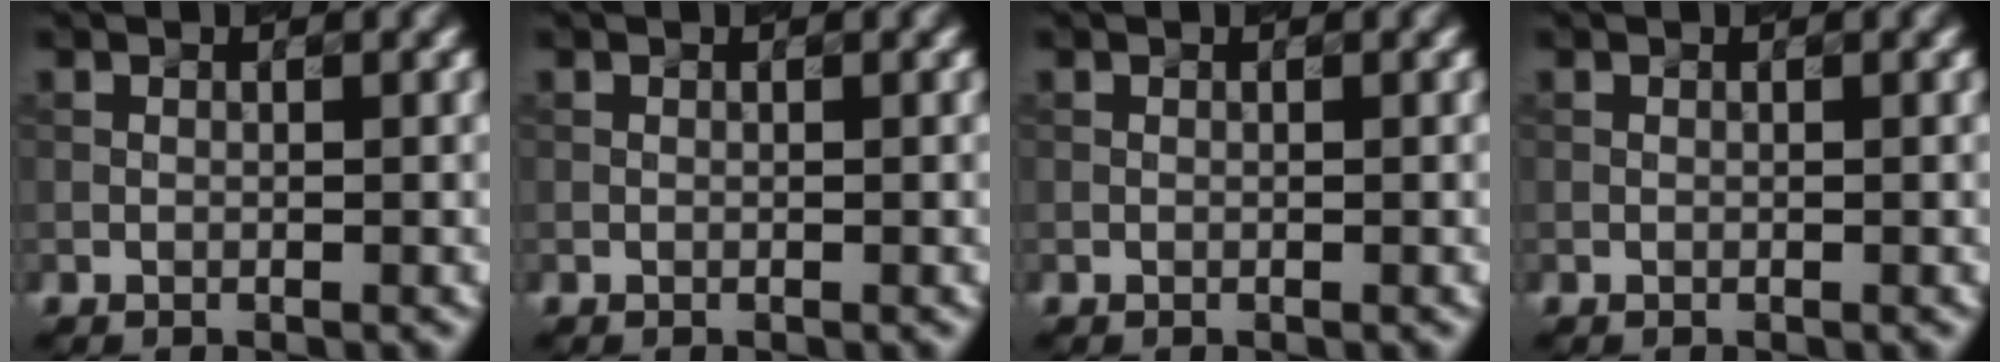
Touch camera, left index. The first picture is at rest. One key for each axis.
{"total": 0.0}
{"total": 0.0}
{"total": 0.0}